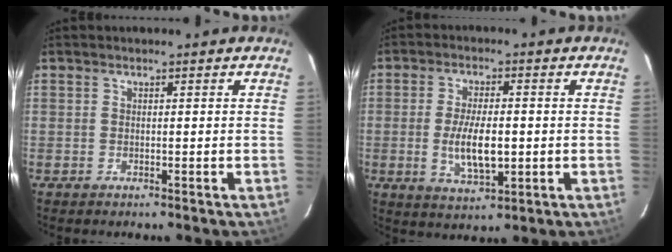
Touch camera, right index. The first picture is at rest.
{"total": 8.5, "force": [-1.1, 3.4, 7.7], "torque": [-0.149, -0.010, -0.015]}